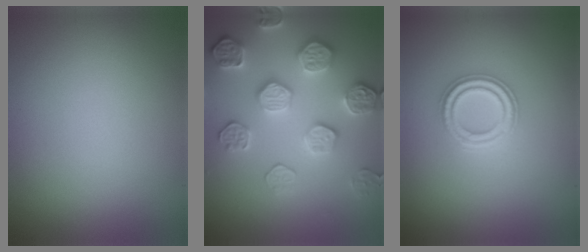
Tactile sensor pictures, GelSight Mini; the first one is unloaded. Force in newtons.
{"total": 5.1, "press": 4.9, "slide": 1.4}
{"total": 2.7, "press": 2.5, "slide": 0.9}